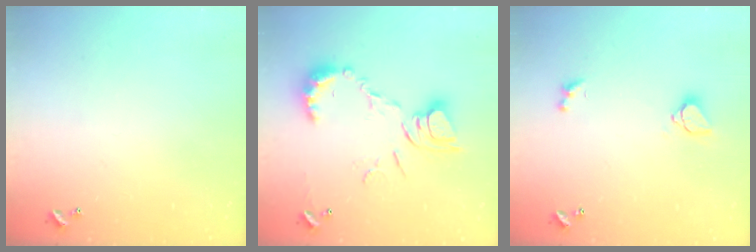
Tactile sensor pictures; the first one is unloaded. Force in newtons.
{"total": 11.6, "press": 11.5, "slide": 1.0}
{"total": 1.6, "press": 1.5, "slide": 0.5}